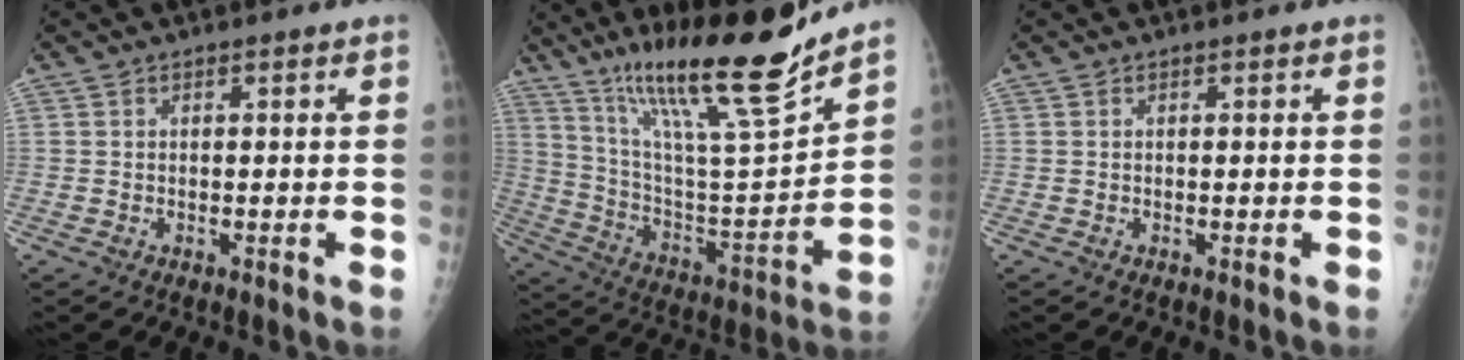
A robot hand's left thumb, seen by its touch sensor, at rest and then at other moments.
{"total": 22.8, "force": [17.2, 2.0, 14.8], "torque": [-0.221, -0.085, 0.305]}
{"total": 0.0}